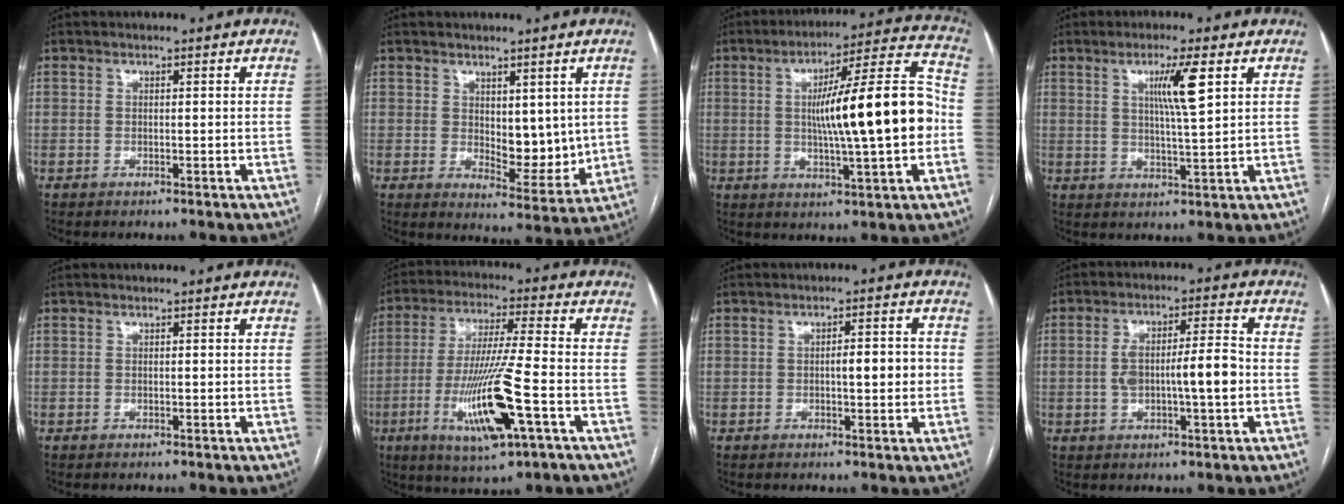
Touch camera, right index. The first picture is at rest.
{"total": 7.2, "force": [1.2, 3.5, 6.1], "torque": [-0.081, -0.012, 0.031]}
{"total": 17.3, "force": [-0.6, 1.3, 17.3], "torque": [-0.265, 0.020, -0.011]}
{"total": 6.4, "force": [2.4, -0.2, 5.9], "torque": [-0.102, -0.003, 0.042]}
{"total": 0.0}
{"total": 14.7, "force": [-4.9, 0.6, 13.8], "torque": [-0.279, -0.022, -0.087]}
{"total": 4.2, "force": [-0.2, 1.1, 4.1], "torque": [-0.060, 0.005, -0.002]}
{"total": 8.7, "force": [-1.0, 1.6, 8.6], "torque": [-0.155, 0.015, -0.015]}